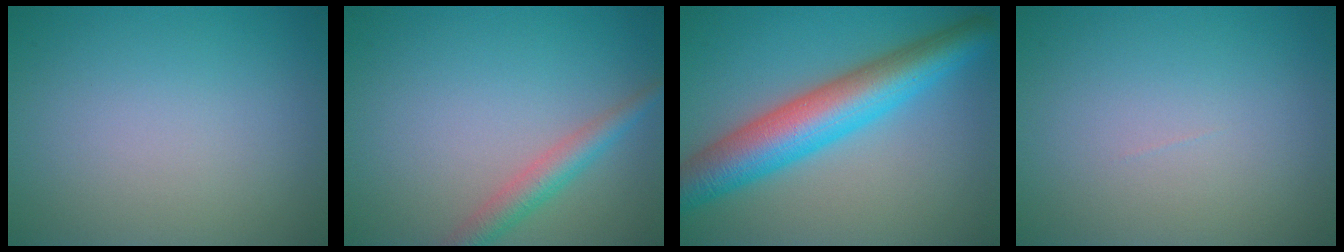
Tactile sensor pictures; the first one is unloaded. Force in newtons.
{"total": 2.8, "press": 2.8, "slide": 0.2}
{"total": 8.6, "press": 8.6, "slide": 0.2}
{"total": 0.0}